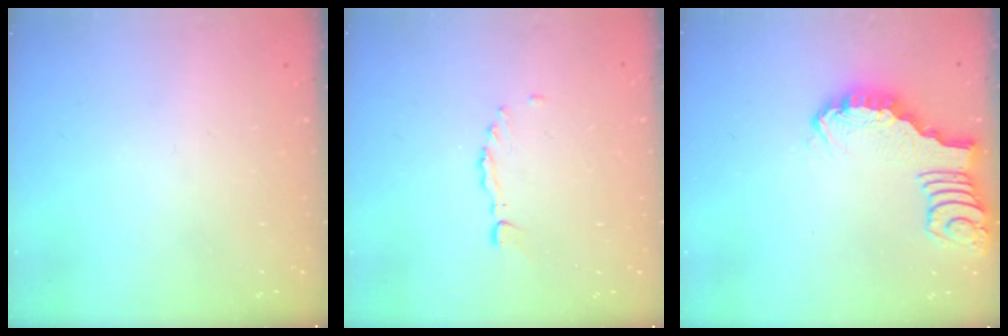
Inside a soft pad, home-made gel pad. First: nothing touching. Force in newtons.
{"total": 1.1, "press": 1.1, "slide": 0.3}
{"total": 2.3, "press": 2.3, "slide": 0.3}